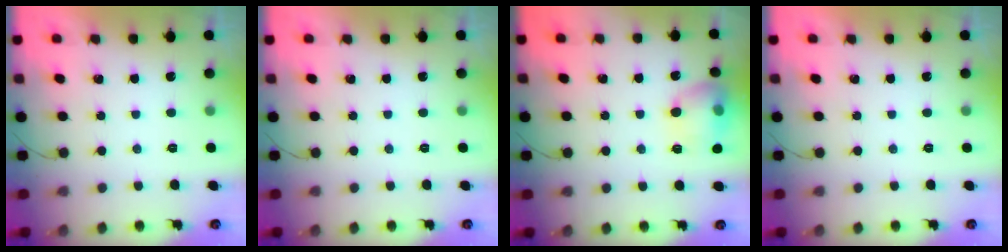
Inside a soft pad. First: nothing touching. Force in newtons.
{"total": 0.0}
{"total": 13.3, "press": 13.2, "slide": 1.4}
{"total": 0.0}